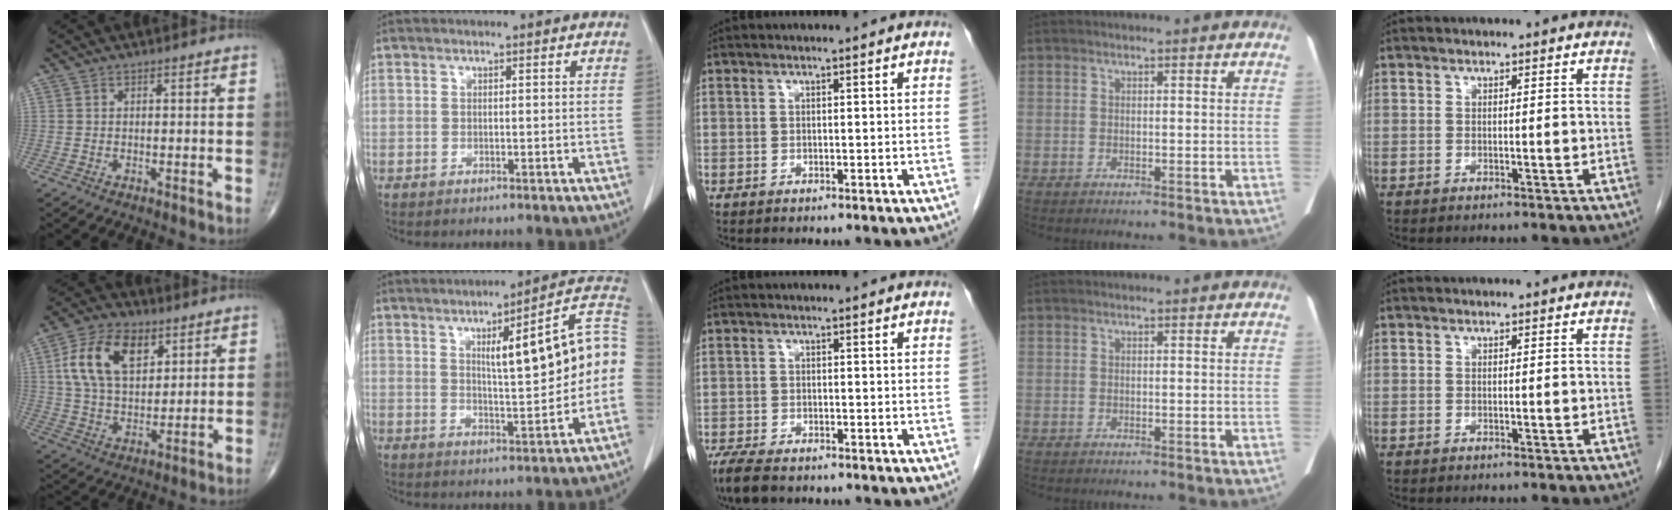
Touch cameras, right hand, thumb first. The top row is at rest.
{"thumb": {"total": 14.6, "force": [5.3, 8.8, 10.3], "torque": [-0.171, -0.008, 0.100]}, "index": {"total": 13.5, "force": [1.1, 2.0, 13.3], "torque": [-0.176, 0.033, 0.017]}, "middle": {"total": 5.8, "force": [-4.6, 1.9, 3.0], "torque": [-0.059, -0.013, -0.076]}}